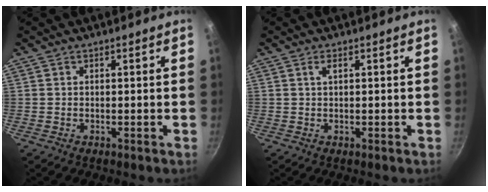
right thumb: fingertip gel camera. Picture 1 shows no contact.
{"total": 1.3, "force": [0.4, 0.5, 1.2], "torque": [-0.021, 0.001, 0.006]}